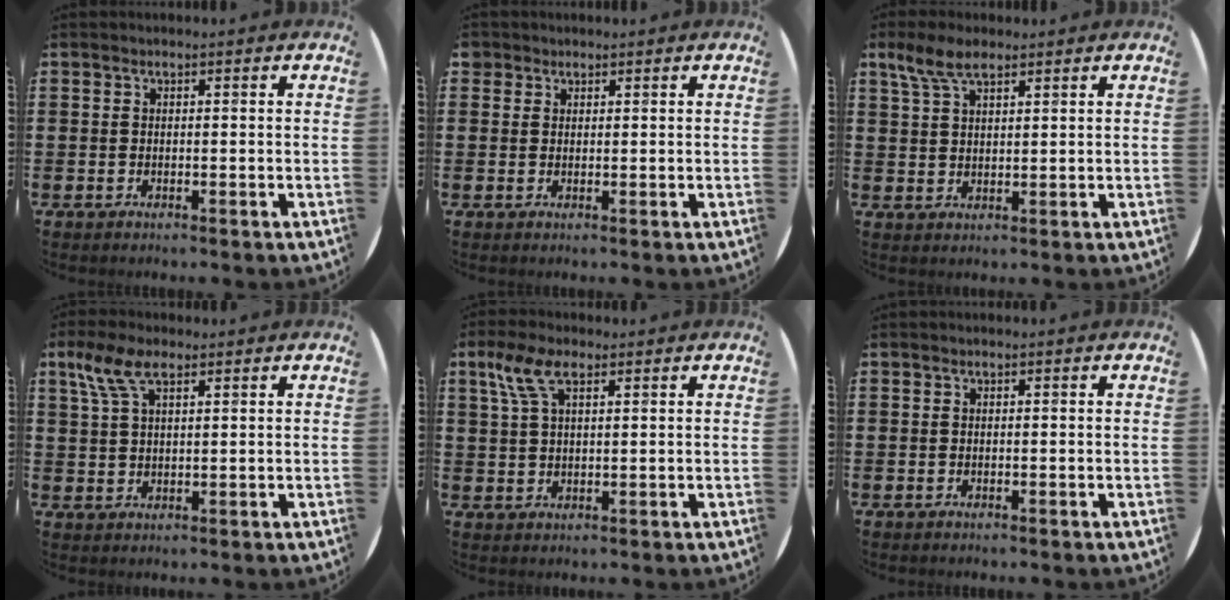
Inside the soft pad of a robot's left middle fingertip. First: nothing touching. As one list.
[{"total": 1.3, "force": [1.0, 0.7, 0.0], "torque": [0.005, -0.001, 0.020]}, {"total": 5.2, "force": [3.6, 2.1, 3.1], "torque": [-0.061, -0.003, 0.066]}, {"total": 5.7, "force": [3.2, 2.3, 4.1], "torque": [-0.090, 0.008, 0.058]}, {"total": 5.5, "force": [3.0, 2.2, 4.0], "torque": [-0.089, 0.008, 0.053]}, {"total": 0.0}]